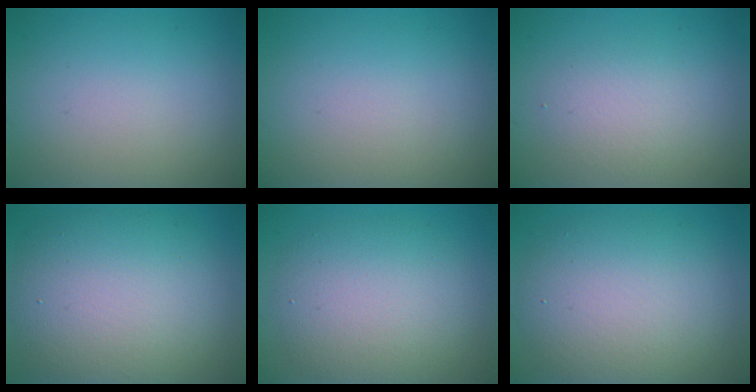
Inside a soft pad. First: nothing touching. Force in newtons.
{"total": 0.0}
{"total": 2.5, "press": 2.5, "slide": 0.2}
{"total": 10.4, "press": 10.3, "slide": 0.7}
{"total": 6.4, "press": 6.4, "slide": 0.6}
{"total": 8.4, "press": 8.4, "slide": 0.7}